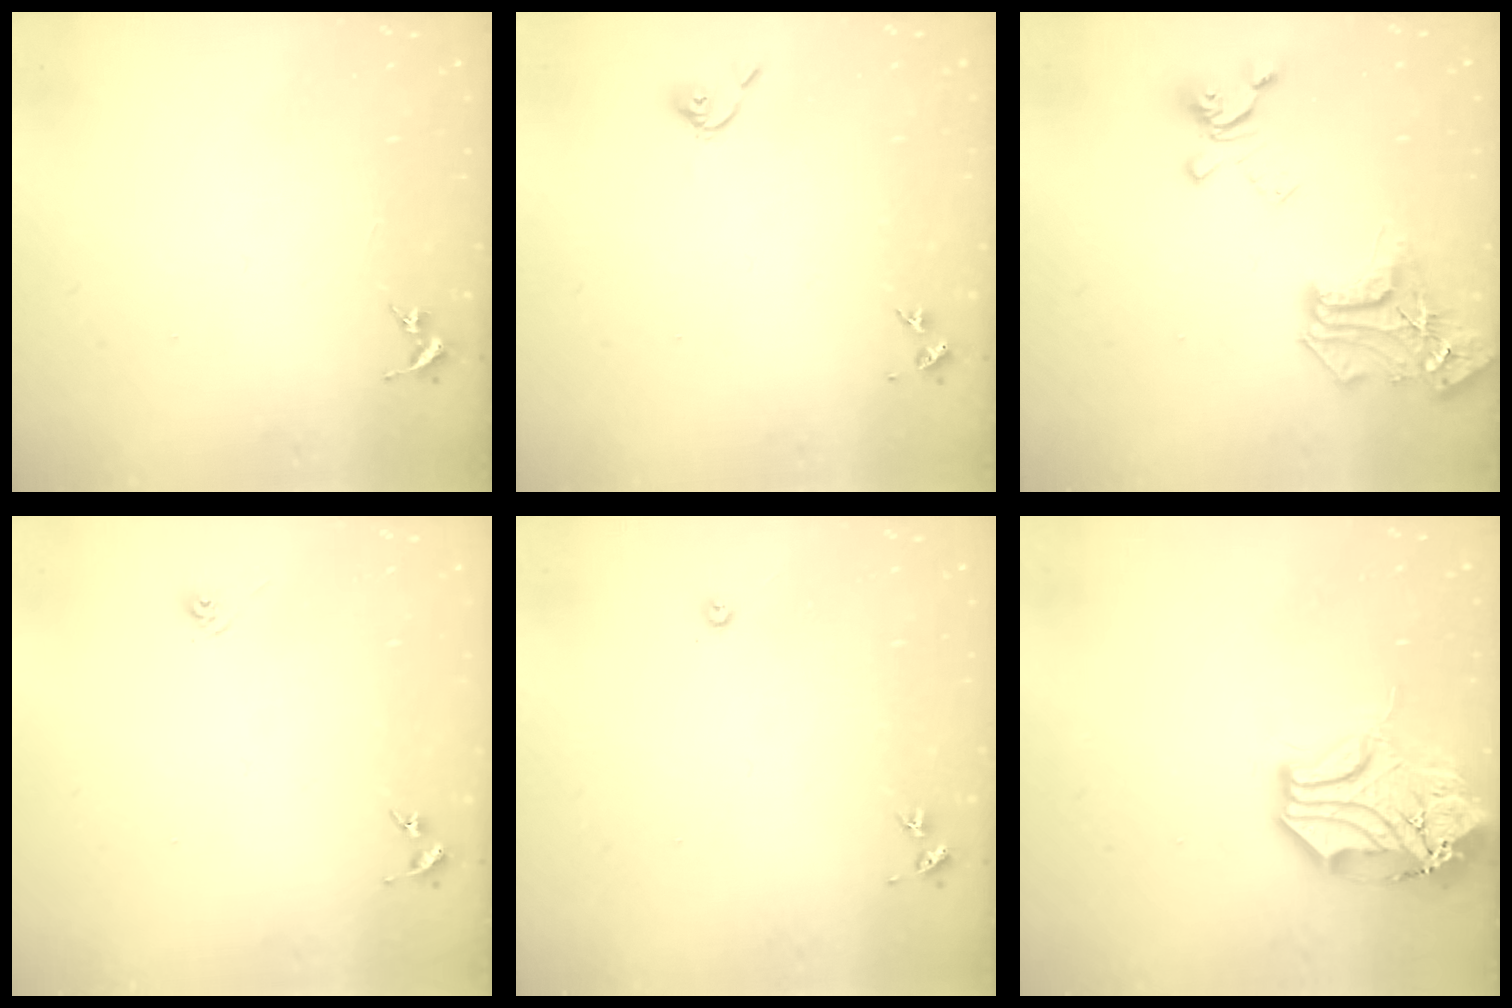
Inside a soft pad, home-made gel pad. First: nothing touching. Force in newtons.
{"total": 3.7, "press": 3.6, "slide": 0.6}
{"total": 19.7, "press": 19.7, "slide": 1.4}
{"total": 2.9, "press": 2.6, "slide": 1.4}
{"total": 3.0, "press": 3.0, "slide": 0.4}
{"total": 15.9, "press": 15.7, "slide": 2.2}